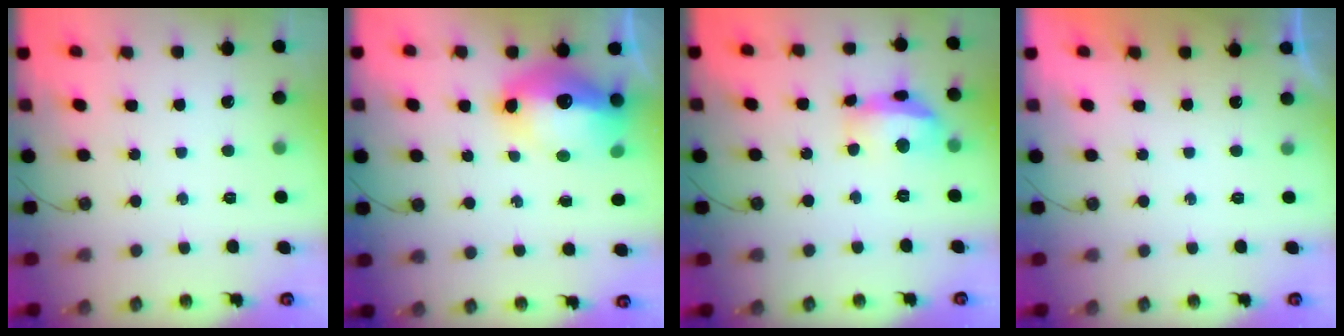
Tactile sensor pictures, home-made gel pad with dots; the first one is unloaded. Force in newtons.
{"total": 16.1, "press": 16.1, "slide": 1.5}
{"total": 13.4, "press": 13.3, "slide": 1.3}
{"total": 0.0}